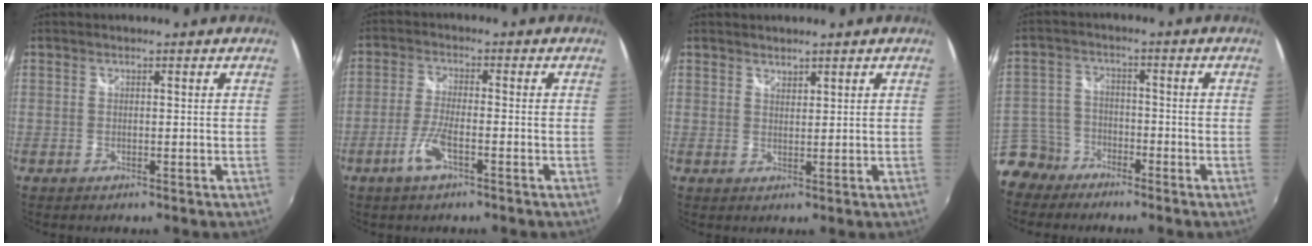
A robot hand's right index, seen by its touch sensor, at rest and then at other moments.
{"total": 5.6, "force": [-3.0, 1.2, 4.6], "torque": [-0.106, -0.003, -0.059]}
{"total": 1.5, "force": [1.3, 0.5, 0.2], "torque": [0.000, 0.001, 0.023]}
{"total": 7.8, "force": [-5.7, 5.2, 1.3], "torque": [-0.046, 0.016, -0.112]}